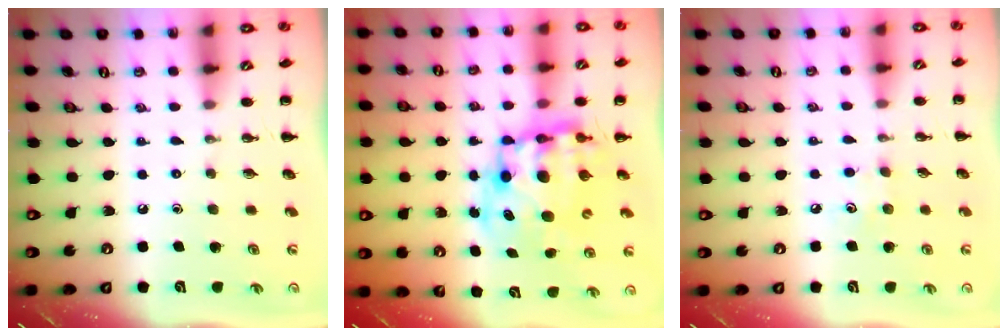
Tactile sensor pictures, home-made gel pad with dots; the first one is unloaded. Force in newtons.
{"total": 11.8, "press": 11.5, "slide": 2.9}
{"total": 4.3, "press": 4.1, "slide": 1.1}